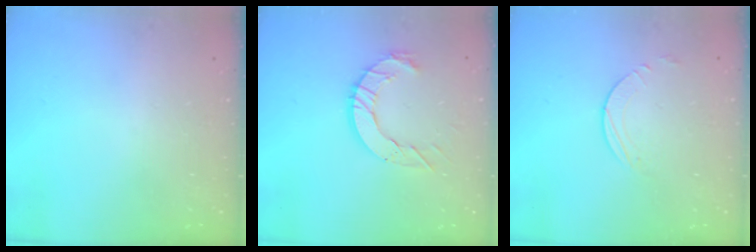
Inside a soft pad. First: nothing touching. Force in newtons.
{"total": 9.8, "press": 9.7, "slide": 1.1}
{"total": 4.8, "press": 4.8, "slide": 0.5}